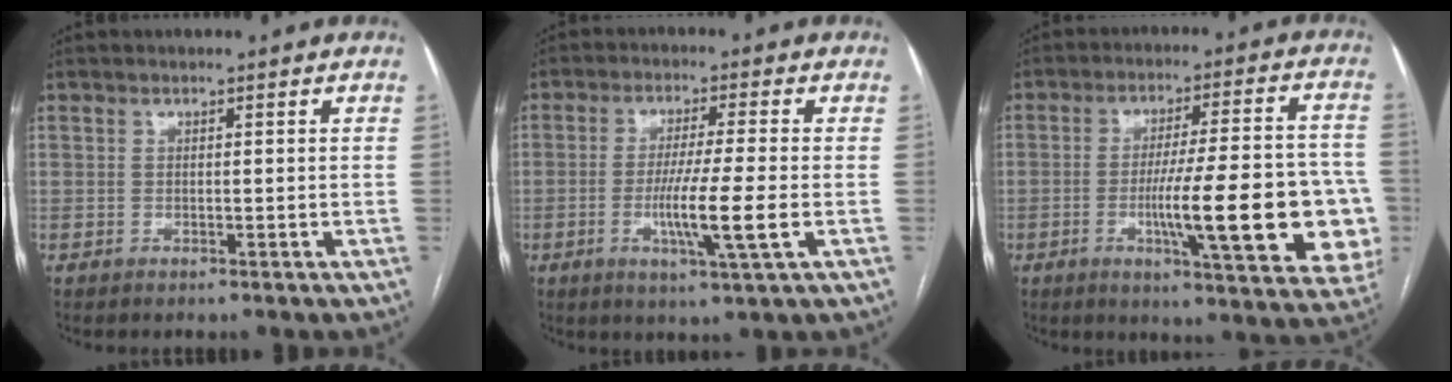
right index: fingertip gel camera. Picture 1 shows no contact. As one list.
[{"total": 8.8, "force": [-2.0, -0.6, 8.6], "torque": [-0.156, -0.020, -0.039]}, {"total": 20.3, "force": [-4.6, 2.9, 19.6], "torque": [-0.207, 0.014, -0.053]}]